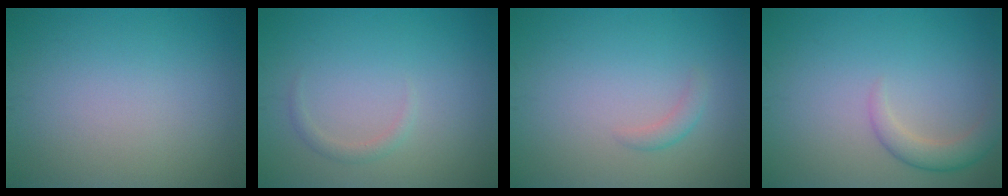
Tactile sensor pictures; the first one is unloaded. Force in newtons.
{"total": 1.0, "press": 1.0, "slide": 0.1}
{"total": 1.1, "press": 1.1, "slide": 0.0}
{"total": 2.4, "press": 2.4, "slide": 0.2}